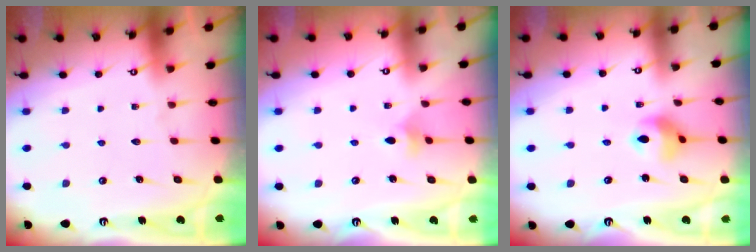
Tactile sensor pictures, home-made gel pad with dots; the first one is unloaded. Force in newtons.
{"total": 4.7, "press": 4.6, "slide": 0.7}
{"total": 7.2, "press": 7.2, "slide": 0.4}